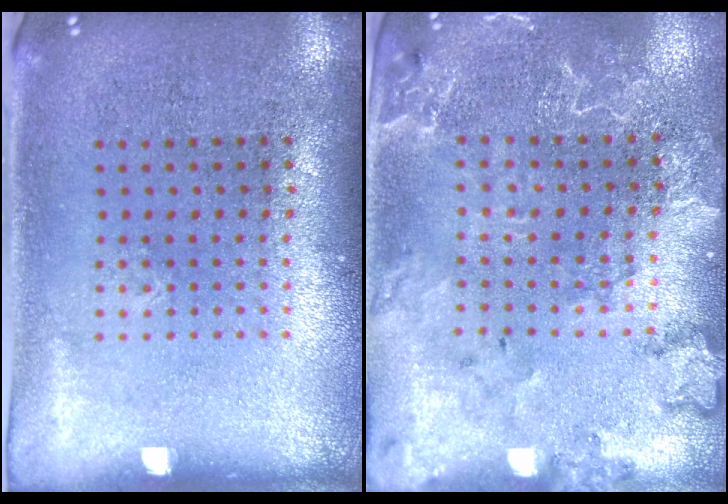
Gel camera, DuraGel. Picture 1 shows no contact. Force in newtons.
{"total": 2.2, "press": 2.1, "slide": 0.5}